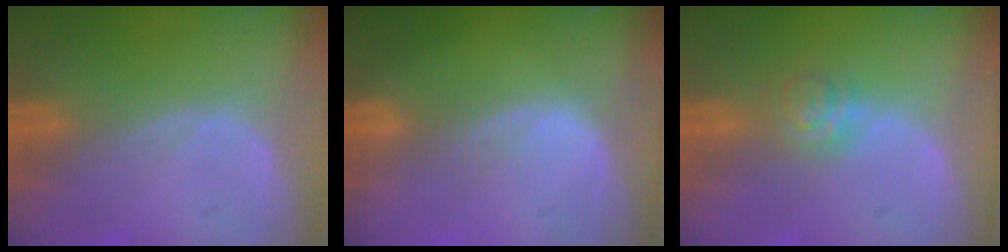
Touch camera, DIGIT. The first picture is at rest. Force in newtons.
{"total": 1.6, "press": 1.6, "slide": 0.1}
{"total": 3.7, "press": 3.6, "slide": 0.9}